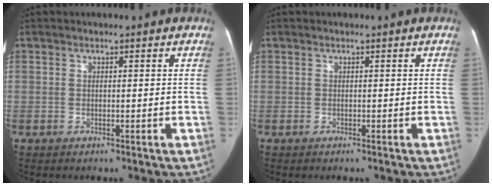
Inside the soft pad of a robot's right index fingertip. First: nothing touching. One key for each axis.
{"total": 0.0}